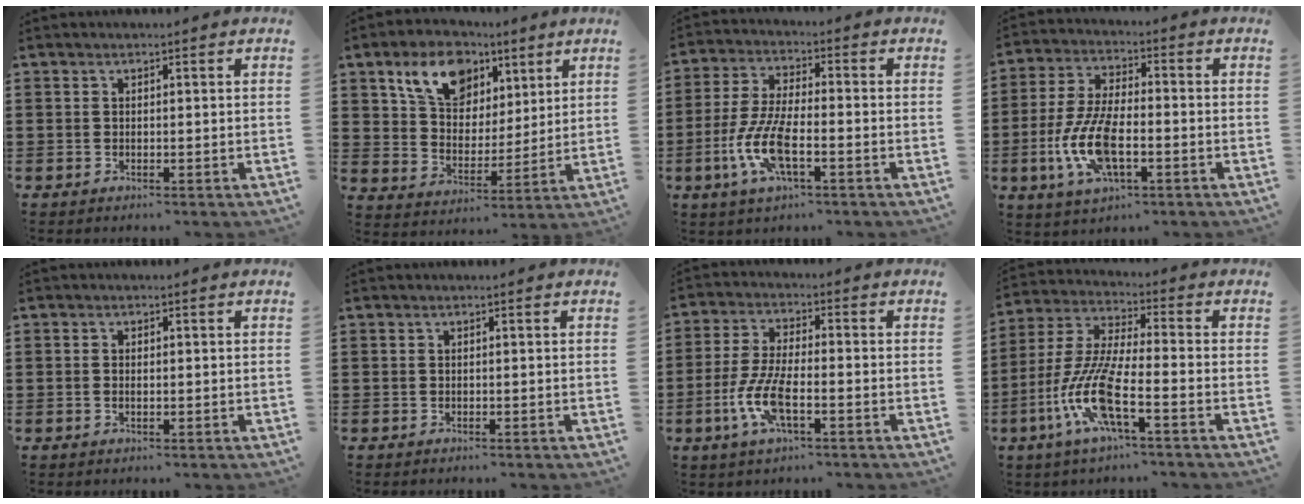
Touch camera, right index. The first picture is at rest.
{"total": 9.6, "force": [5.6, 6.2, 4.6], "torque": [-0.099, 0.002, 0.101]}
{"total": 8.8, "force": [-3.3, 2.7, 7.7], "torque": [-0.182, -0.016, -0.066]}
{"total": 10.5, "force": [-3.0, 4.3, 9.1], "torque": [-0.212, -0.014, -0.059]}
{"total": 0.8, "force": [-0.1, 0.3, 0.8], "torque": [-0.016, -0.002, -0.001]}
{"total": 0.0}
{"total": 7.5, "force": [-2.9, 2.1, 6.6], "torque": [-0.158, -0.019, -0.059]}
{"total": 11.3, "force": [-4.9, 2.3, 9.9], "torque": [-0.242, -0.021, -0.102]}